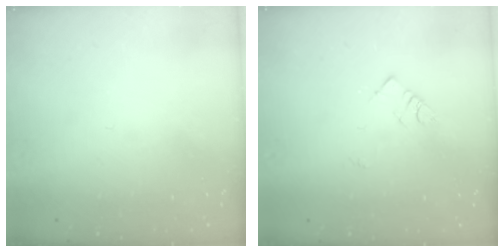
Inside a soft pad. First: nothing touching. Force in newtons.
{"total": 2.8, "press": 2.7, "slide": 0.4}